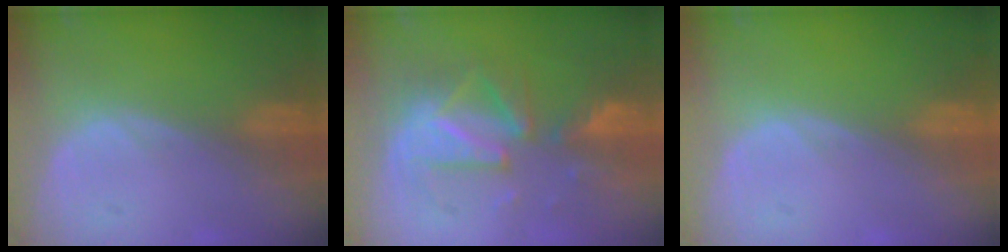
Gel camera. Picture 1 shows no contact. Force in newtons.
{"total": 9.0, "press": 8.8, "slide": 1.7}
{"total": 0.0}